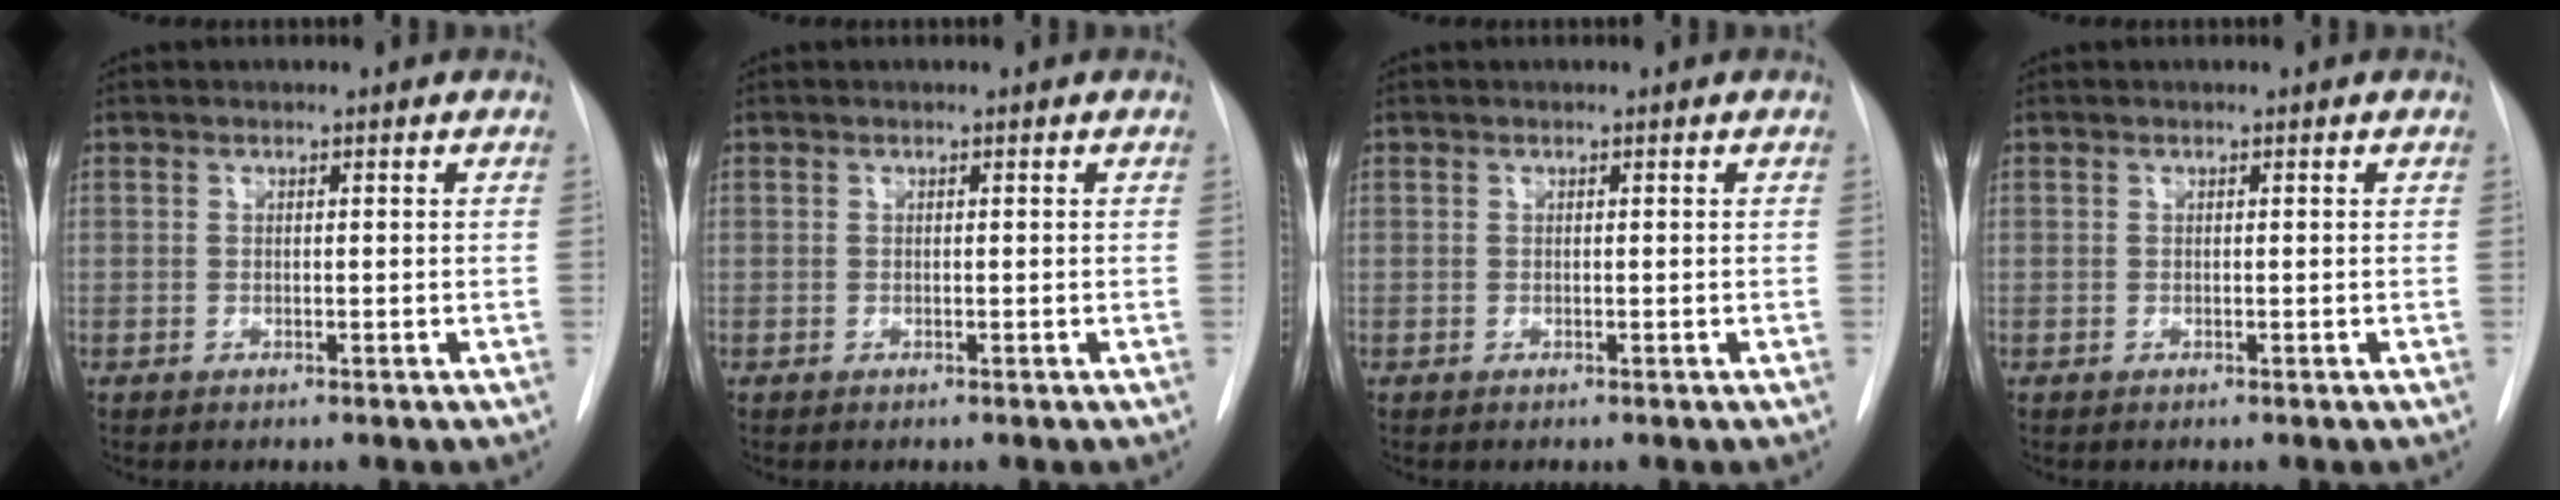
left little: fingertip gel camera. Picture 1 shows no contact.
{"total": 0.0}
{"total": 0.0}
{"total": 0.0}